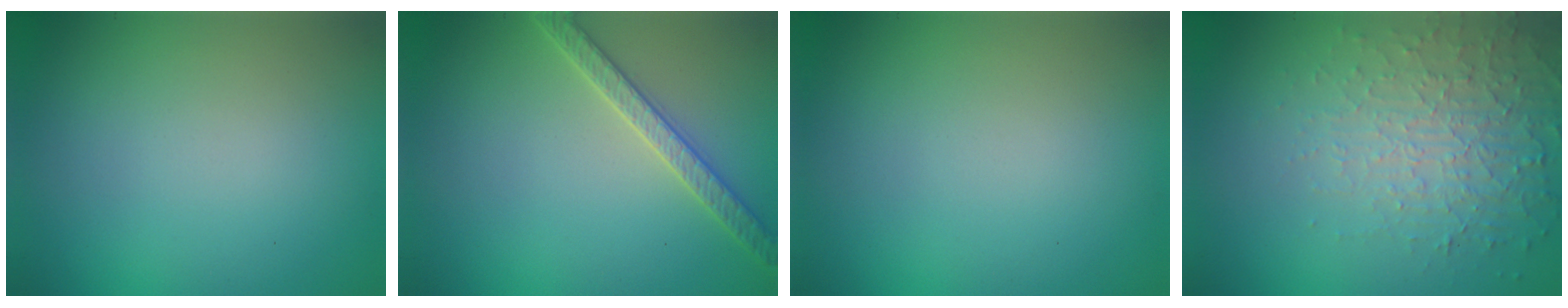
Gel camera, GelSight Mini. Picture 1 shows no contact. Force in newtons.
{"total": 2.8, "press": 2.8, "slide": 0.4}
{"total": 0.0}
{"total": 5.1, "press": 3.4, "slide": 3.8}